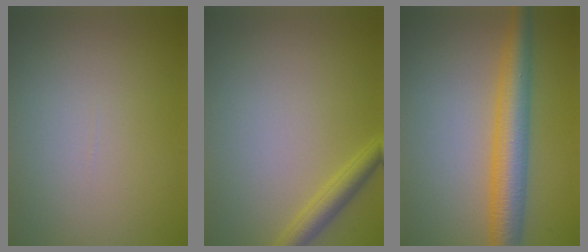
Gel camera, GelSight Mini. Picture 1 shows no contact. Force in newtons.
{"total": 2.3, "press": 2.3, "slide": 0.2}
{"total": 5.8, "press": 5.8, "slide": 0.2}